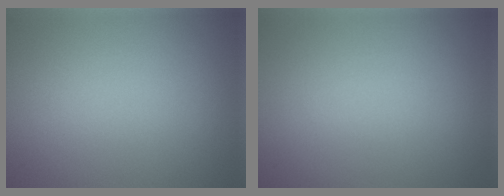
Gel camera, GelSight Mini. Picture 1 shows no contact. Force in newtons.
{"total": 0.0}